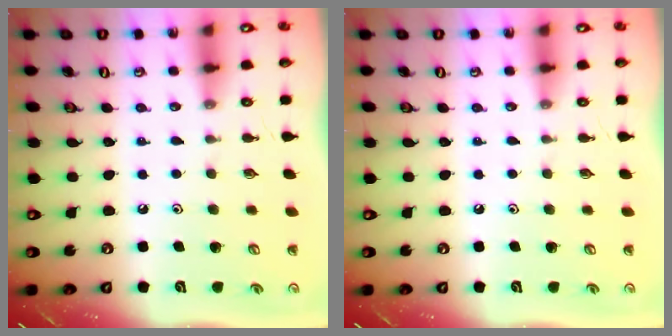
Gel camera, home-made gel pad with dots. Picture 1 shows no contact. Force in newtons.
{"total": 0.0}